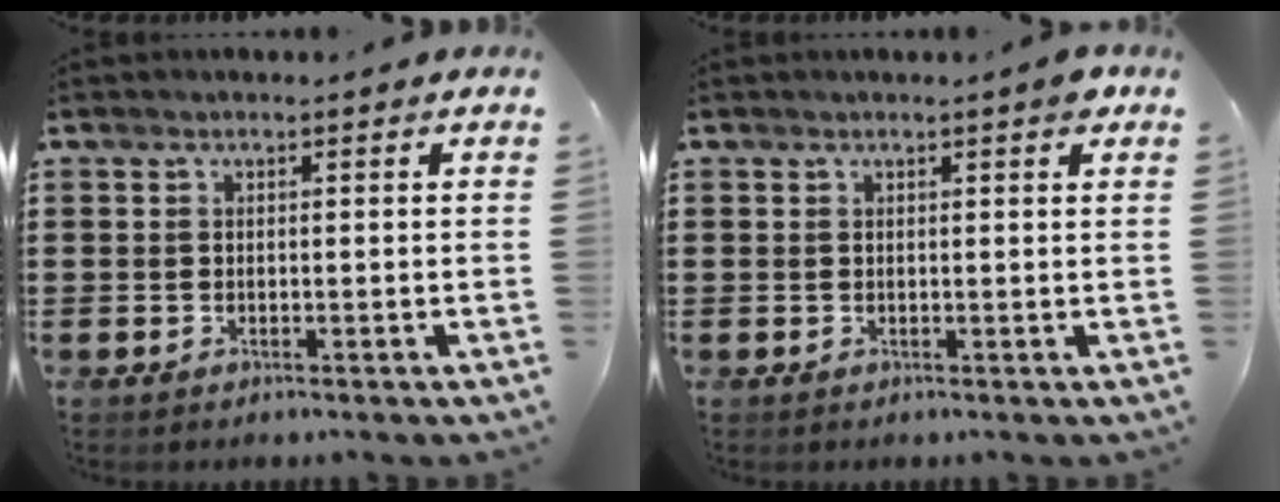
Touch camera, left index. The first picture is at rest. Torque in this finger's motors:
{"motor_torque": [2.14, 0.00, 0.05, 0.06]}